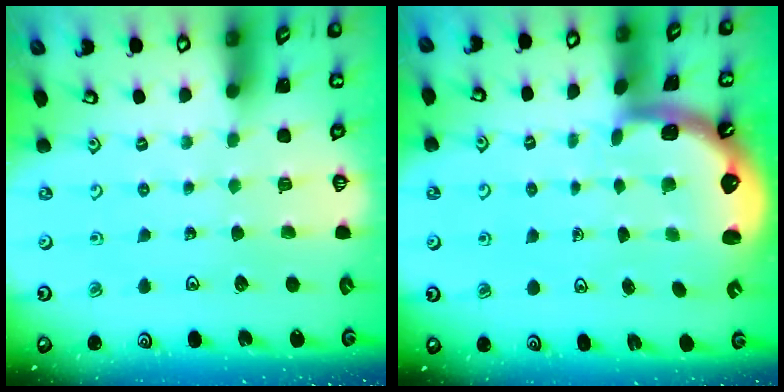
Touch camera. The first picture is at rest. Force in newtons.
{"total": 1.6, "press": 1.5, "slide": 0.6}